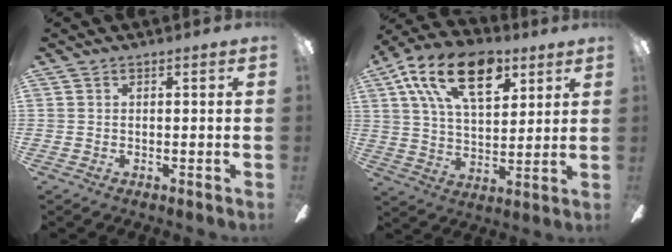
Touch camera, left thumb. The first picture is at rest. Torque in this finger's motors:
{"motor_torque": [0.18, 1.28, 2.15, -0.62, 0.45]}